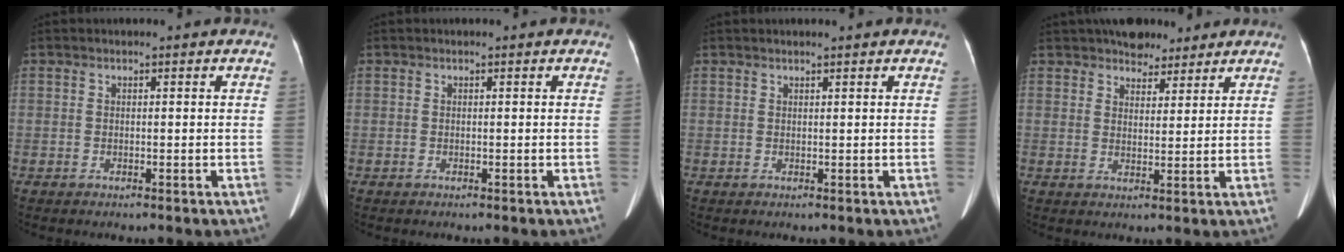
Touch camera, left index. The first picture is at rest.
{"total": 0.0}
{"total": 1.3, "force": [1.1, -0.2, 0.6], "torque": [-0.010, 0.013, 0.024]}
{"total": 5.6, "force": [4.5, 2.6, 2.0], "torque": [-0.028, 0.014, 0.078]}